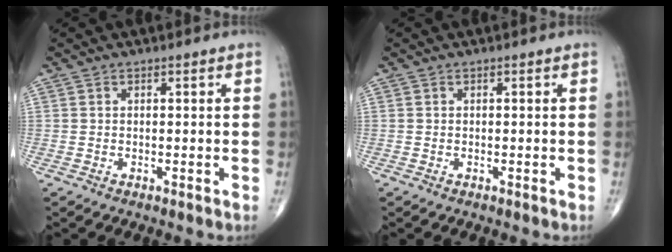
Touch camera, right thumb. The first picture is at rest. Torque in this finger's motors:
{"motor_torque": [0.29, 0.12, -0.11, -0.17, 0.01]}